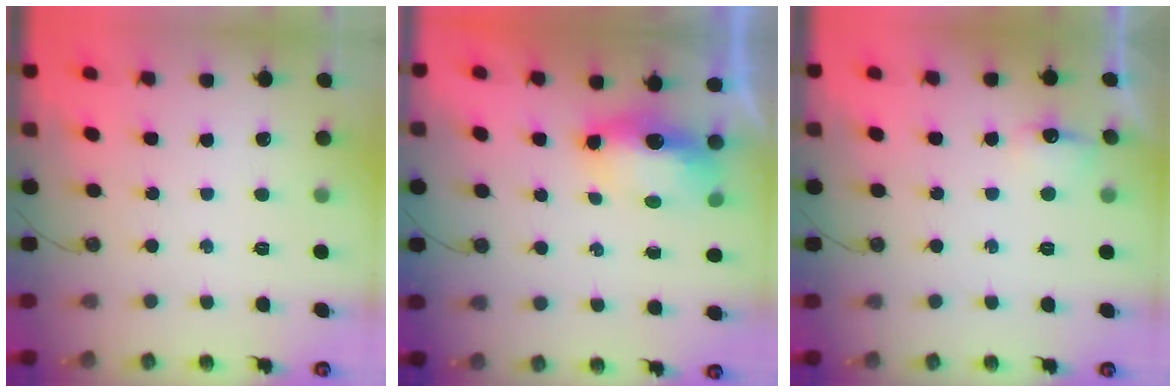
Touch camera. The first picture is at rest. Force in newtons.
{"total": 8.2, "press": 8.1, "slide": 0.9}
{"total": 7.4, "press": 7.3, "slide": 0.9}